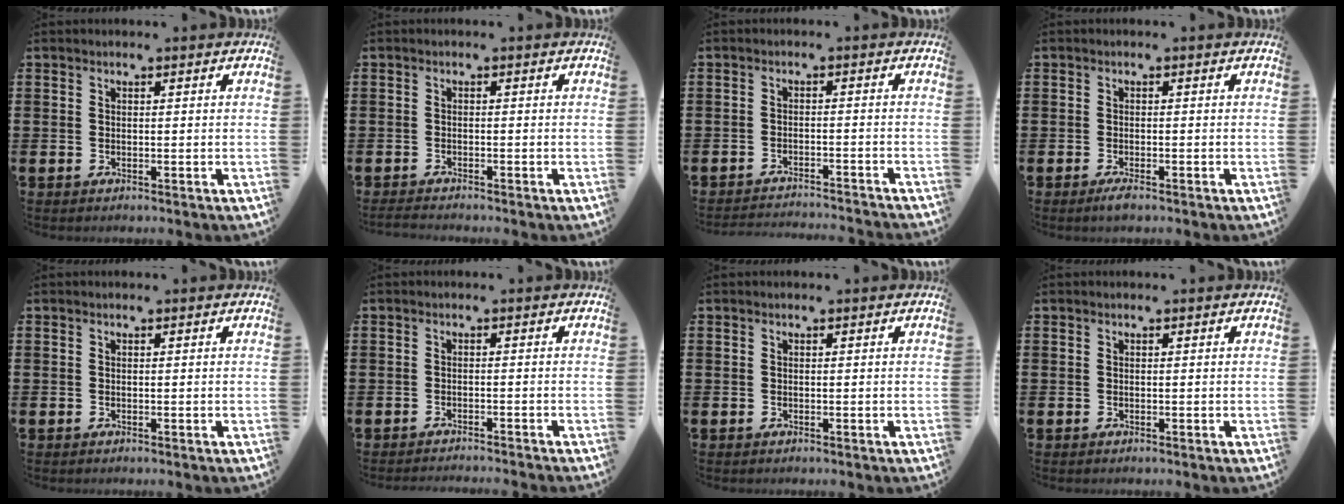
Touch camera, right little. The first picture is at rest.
{"total": 1.0, "force": [-0.9, 0.0, 0.4], "torque": [-0.007, -0.001, -0.018]}
{"total": 2.1, "force": [-2.1, -0.3, 0.0], "torque": [-0.001, 0.004, -0.045]}
{"total": 1.4, "force": [-0.7, 0.3, 1.1], "torque": [-0.021, 0.001, -0.013]}
{"total": 0.0}
{"total": 1.0, "force": [-1.0, -0.3, 0.0], "torque": [0.000, 0.001, -0.021]}
{"total": 0.0}
{"total": 0.0}